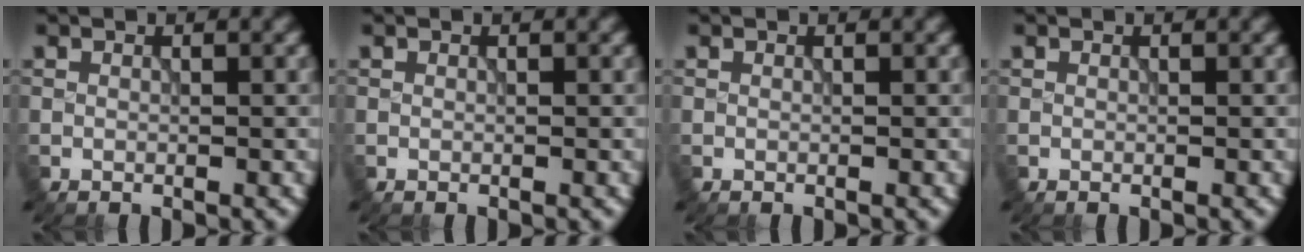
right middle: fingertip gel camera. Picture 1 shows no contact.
{"total": 0.0}
{"total": 0.0}
{"total": 0.0}